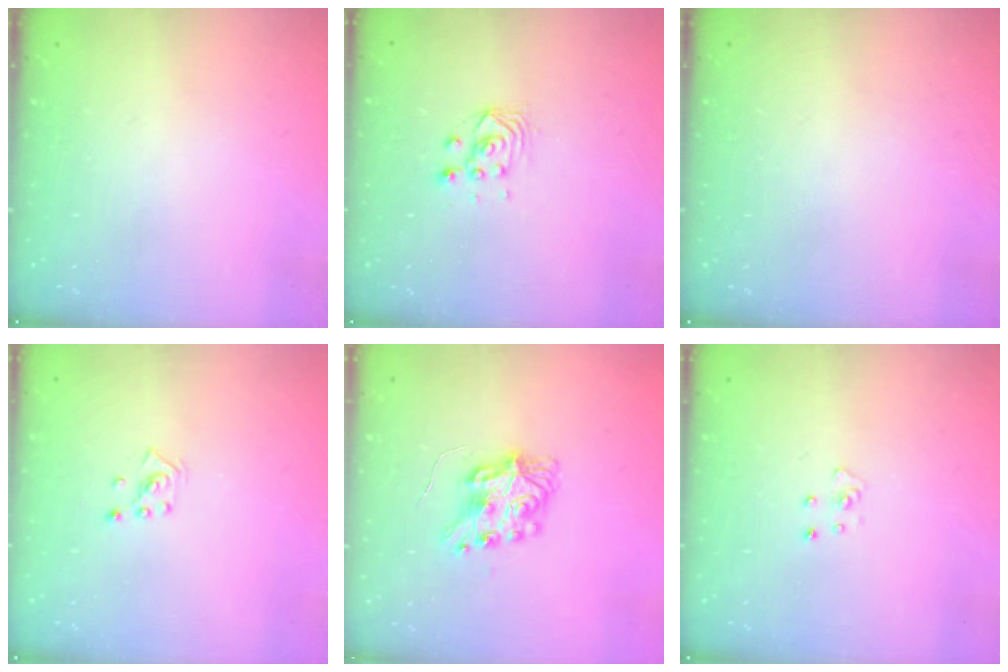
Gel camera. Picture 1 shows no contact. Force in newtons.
{"total": 3.0, "press": 3.0, "slide": 0.1}
{"total": 0.0}
{"total": 2.2, "press": 2.2, "slide": 0.3}
{"total": 8.3, "press": 8.3, "slide": 0.4}
{"total": 3.9, "press": 3.9, "slide": 0.3}